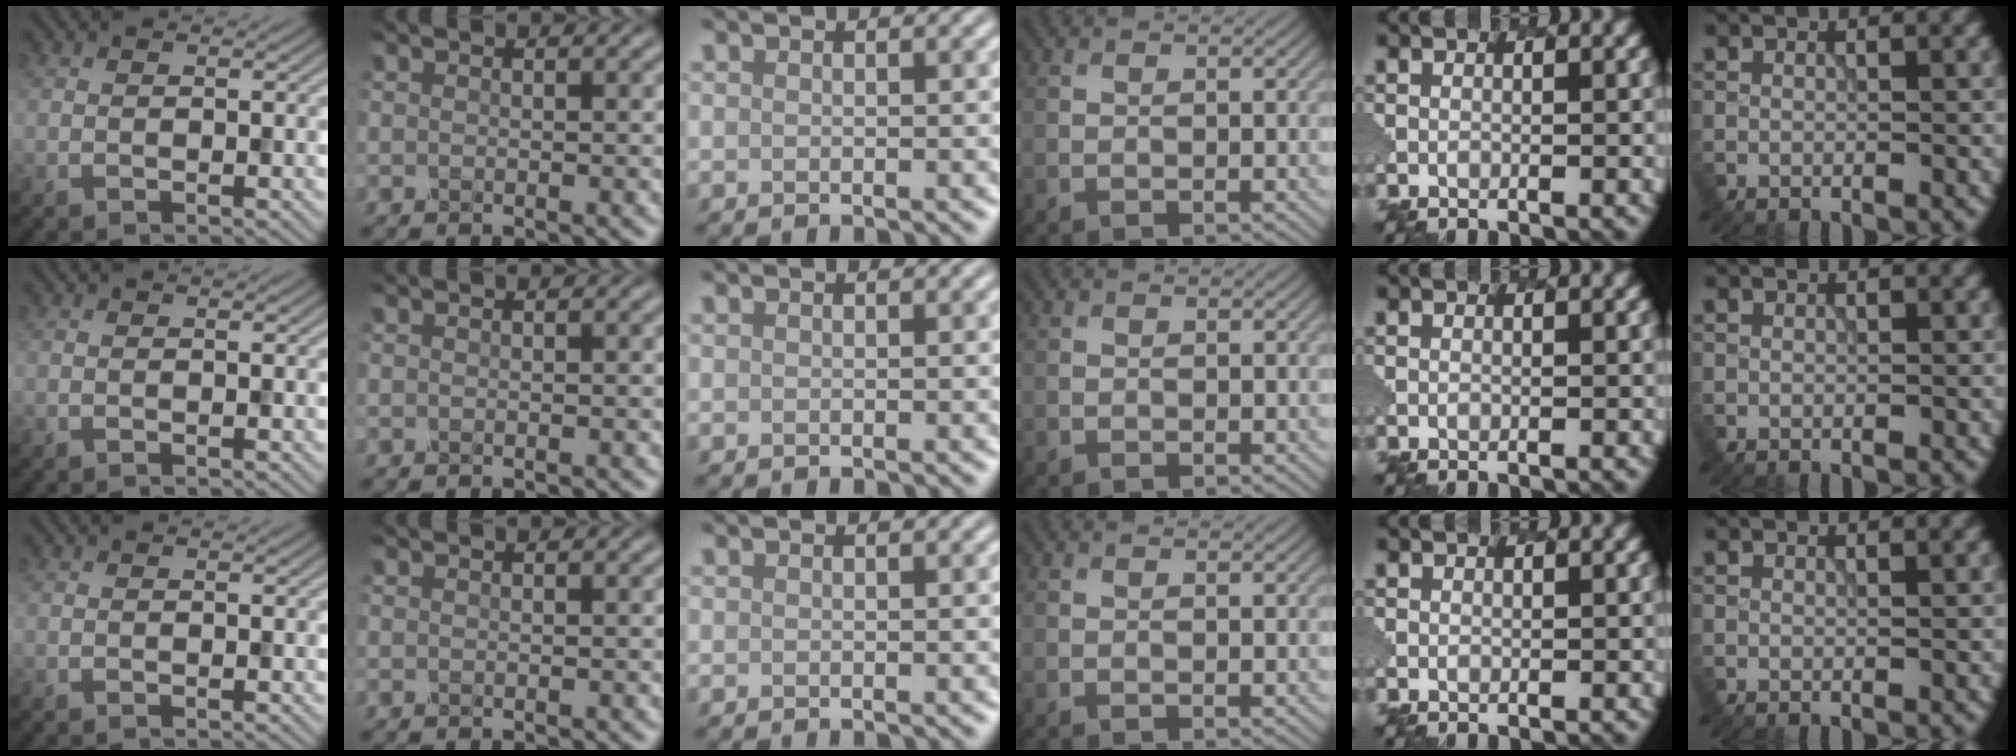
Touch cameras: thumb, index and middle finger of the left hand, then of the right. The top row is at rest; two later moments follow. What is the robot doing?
{"motion": "dispense", "object": "syringe"}